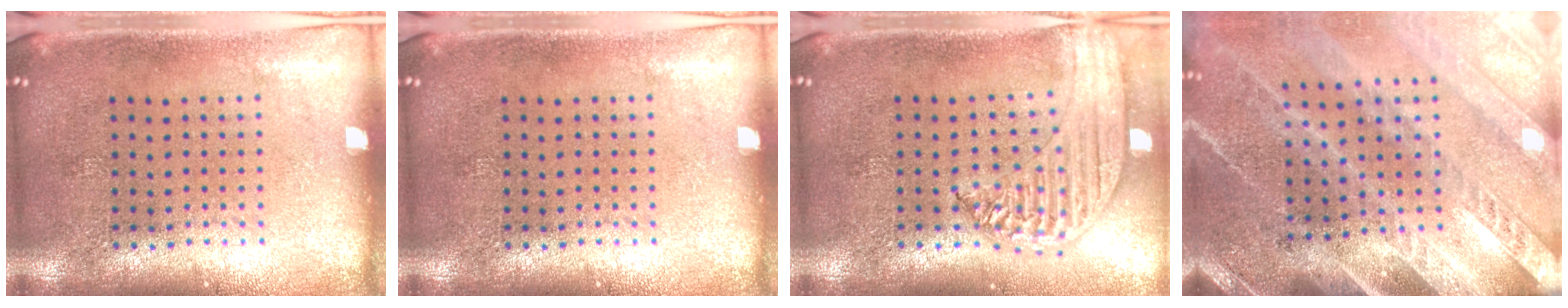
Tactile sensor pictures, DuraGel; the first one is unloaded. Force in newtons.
{"total": 0.0}
{"total": 1.7, "press": 1.7, "slide": 0.5}
{"total": 3.4, "press": 2.9, "slide": 1.7}